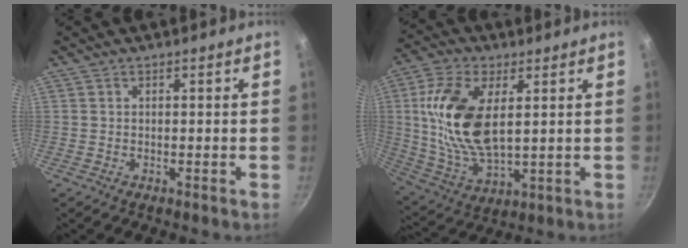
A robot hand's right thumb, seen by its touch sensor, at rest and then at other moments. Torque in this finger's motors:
{"motor_torque": [2.11, 2.31, 1.77, -0.52, 0.46]}